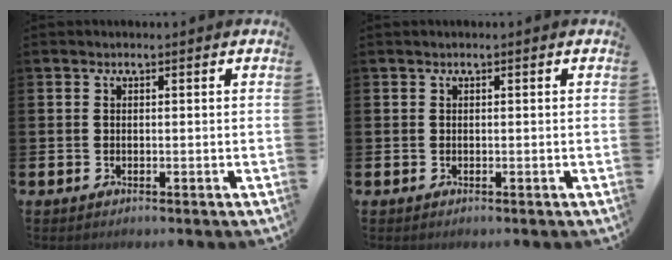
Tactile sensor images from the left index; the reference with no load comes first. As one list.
[{"total": 0.0}]